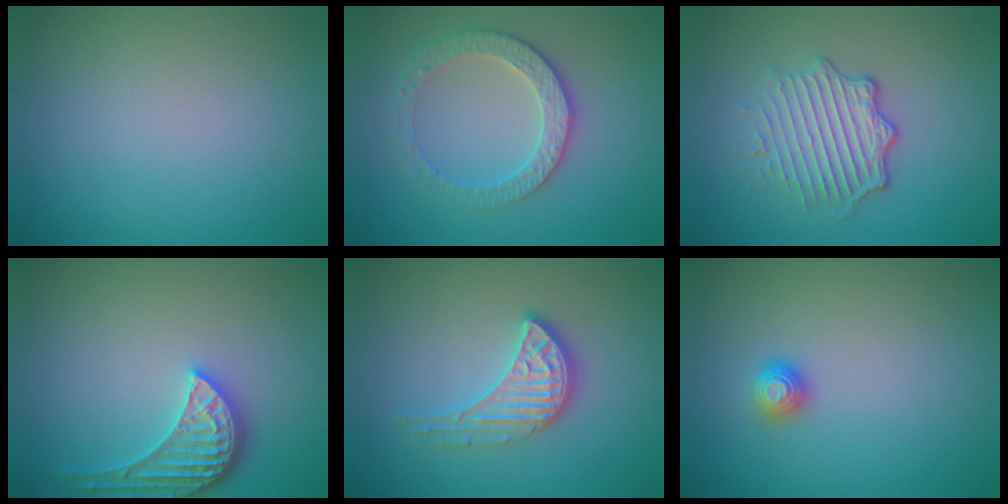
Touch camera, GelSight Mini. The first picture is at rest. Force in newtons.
{"total": 3.3, "press": 3.2, "slide": 0.9}
{"total": 4.7, "press": 3.4, "slide": 3.2}
{"total": 3.8, "press": 3.6, "slide": 1.4}
{"total": 3.2, "press": 2.9, "slide": 1.2}
{"total": 1.1, "press": 1.1, "slide": 0.4}